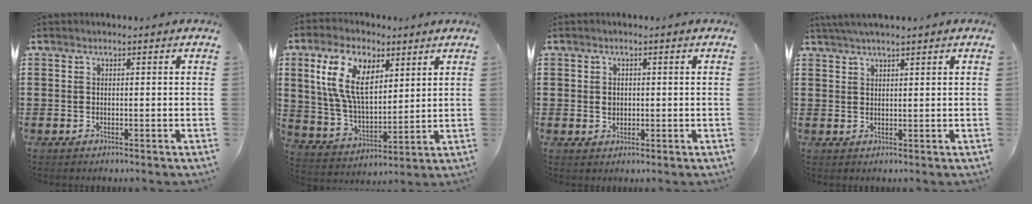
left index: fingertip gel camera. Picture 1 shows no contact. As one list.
[{"total": 11.7, "force": [5.7, 6.1, 8.3], "torque": [-0.185, 0.010, 0.106]}, {"total": 1.4, "force": [0.1, 1.3, 0.6], "torque": [-0.016, 0.008, 0.001]}, {"total": 1.8, "force": [1.6, -0.2, 0.8], "torque": [-0.019, 0.003, 0.030]}]